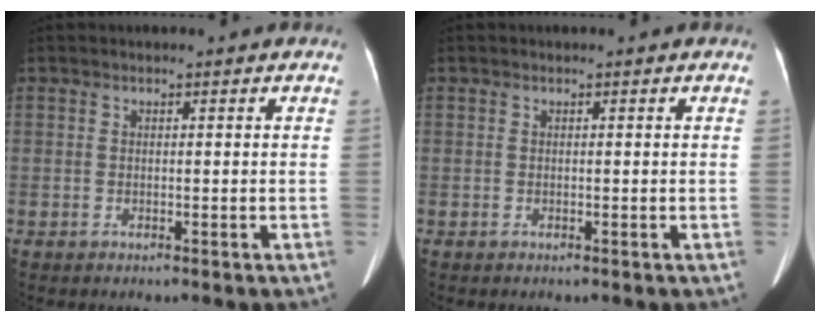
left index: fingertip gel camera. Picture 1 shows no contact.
{"total": 0.0}